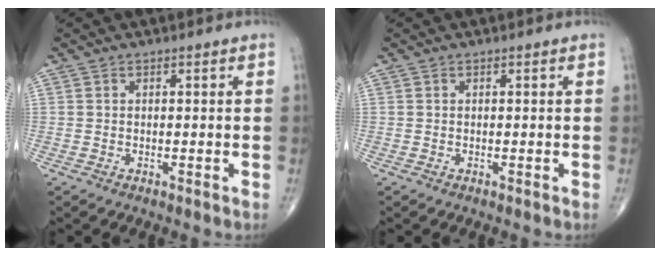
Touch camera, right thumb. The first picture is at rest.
{"total": 0.0}